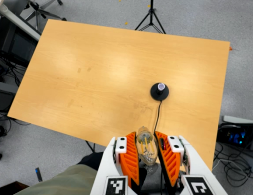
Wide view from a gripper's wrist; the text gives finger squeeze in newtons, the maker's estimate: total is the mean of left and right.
{"total": 18.2, "left": 19.5, "right": 16.8}